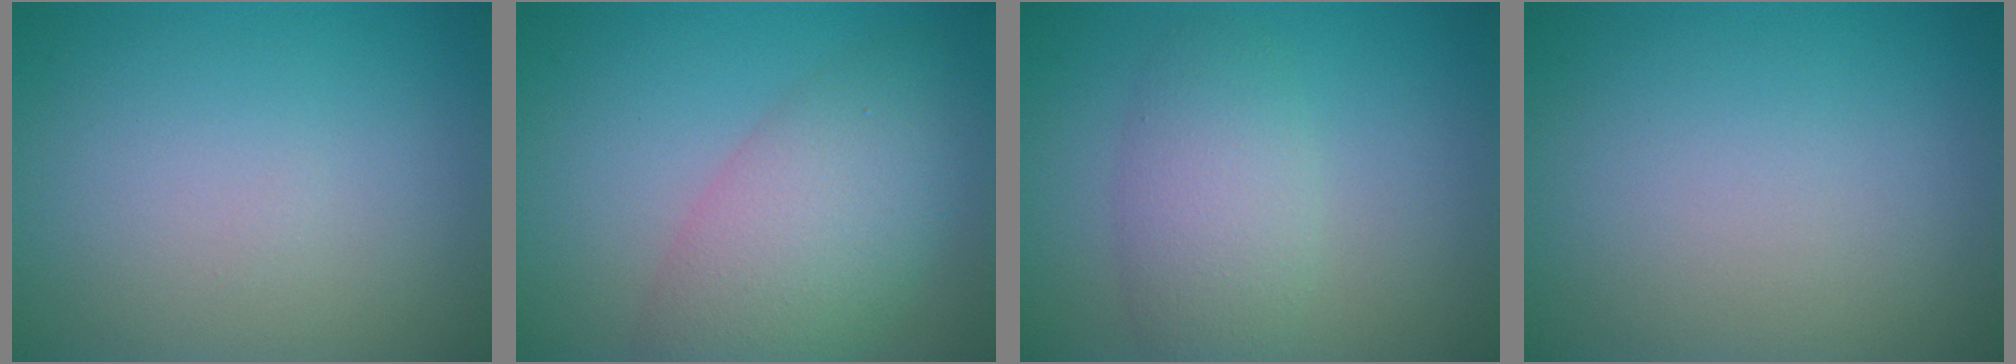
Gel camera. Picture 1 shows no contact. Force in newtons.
{"total": 7.0, "press": 7.0, "slide": 0.2}
{"total": 4.0, "press": 4.0, "slide": 0.2}
{"total": 0.0}